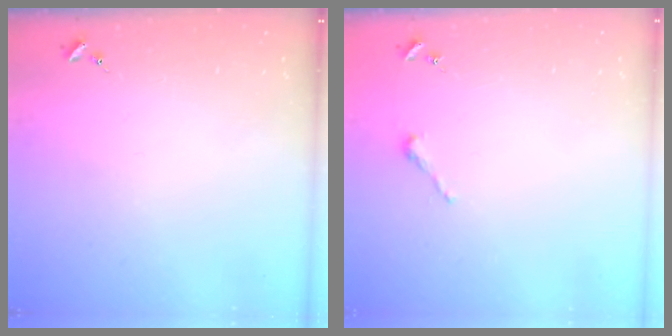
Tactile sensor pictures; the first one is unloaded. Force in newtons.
{"total": 2.5, "press": 2.5, "slide": 0.2}